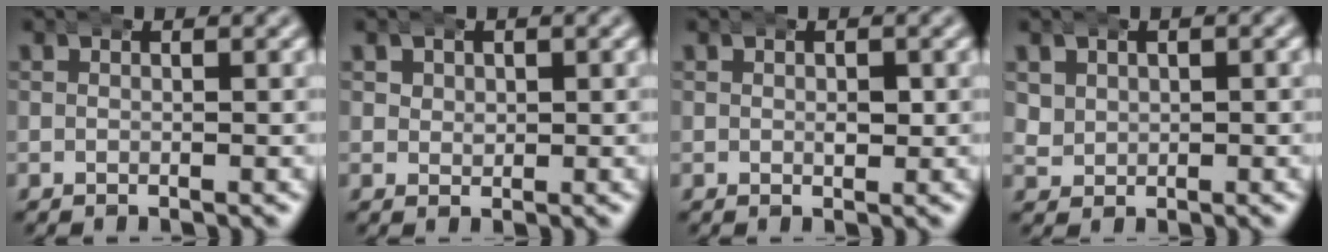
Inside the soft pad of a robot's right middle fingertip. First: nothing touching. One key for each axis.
{"total": 1.5, "fx": 0.6, "fy": 1.3, "fz": 0.6, "tx": -0.011, "ty": -0.007, "tz": 0.016}
{"total": 1.1, "fx": 0.1, "fy": 0.7, "fz": 0.8, "tx": -0.016, "ty": -0.004, "tz": 0.002}
{"total": 2.7, "fx": 0.8, "fy": 2.4, "fz": 0.9, "tx": -0.030, "ty": -0.007, "tz": 0.023}